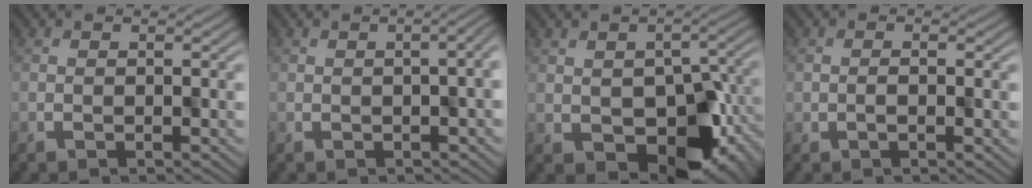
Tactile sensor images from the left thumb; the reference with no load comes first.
{"total": 3.1, "force": [-0.8, 1.1, 2.8], "torque": [-0.030, -0.010, -0.003]}
{"total": 10.7, "force": [-2.7, 6.7, 7.9], "torque": [-0.097, -0.022, -0.038]}
{"total": 0.6, "force": [0.6, -0.1, 0.0], "torque": [-0.001, 0.002, 0.005]}